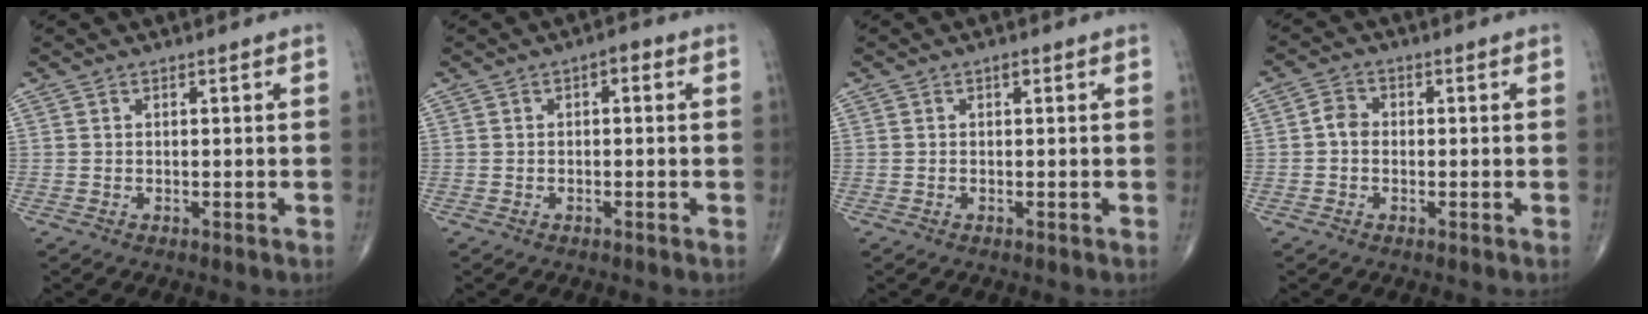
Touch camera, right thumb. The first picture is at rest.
{"total": 1.7, "force": [0.2, 1.0, 1.3], "torque": [-0.009, 0.011, -0.005]}
{"total": 0.8, "force": [0.3, 0.4, 0.6], "torque": [-0.007, 0.001, 0.004]}
{"total": 2.9, "force": [-0.3, 2.3, 1.6], "torque": [-0.022, 0.011, -0.014]}